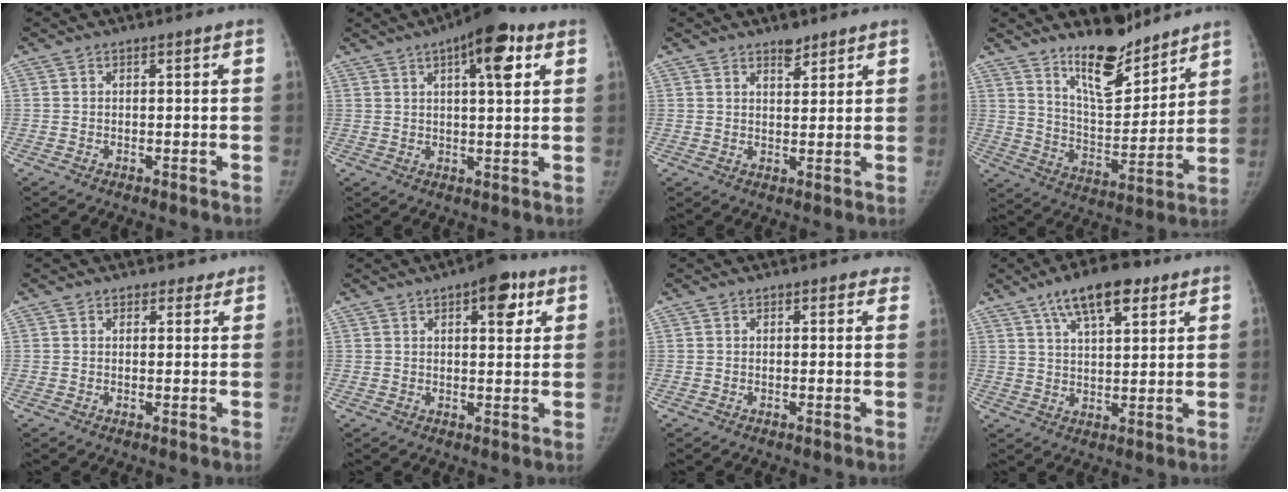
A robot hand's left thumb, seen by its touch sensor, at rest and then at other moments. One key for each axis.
{"total": 10.5, "fx": 4.7, "fy": 3.5, "fz": 8.8, "tx": -0.107, "ty": -0.004, "tz": 0.062}
{"total": 3.1, "fx": 2.4, "fy": 1.4, "fz": 1.3, "tx": -0.006, "ty": -0.017, "tz": 0.039}
{"total": 13.4, "fx": 10.6, "fy": 4.7, "fz": 6.8, "tx": -0.080, "ty": -0.087, "tz": 0.184}
{"total": 2.1, "fx": 1.6, "fy": 1.4, "fz": -0.1, "tx": 0.025, "ty": -0.007, "tz": 0.014}
{"total": 7.4, "fx": 3.7, "fy": 3.3, "fz": 5.6, "tx": -0.047, "ty": -0.010, "tz": 0.042}
{"total": 2.7, "fx": 2.4, "fy": 1.4, "fz": 0.1, "tx": 0.030, "ty": -0.009, "tz": 0.007}
{"total": 11.5, "fx": 6.8, "fy": 4.4, "fz": 8.1, "tx": -0.113, "ty": -0.019, "tz": 0.112}